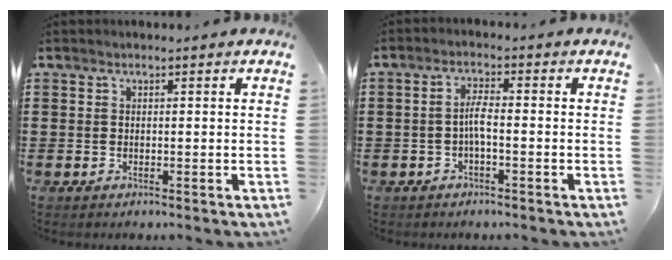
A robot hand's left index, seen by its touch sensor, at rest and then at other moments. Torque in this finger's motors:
{"motor_torque": [0.55, 0.49, 0.28, 0.08]}